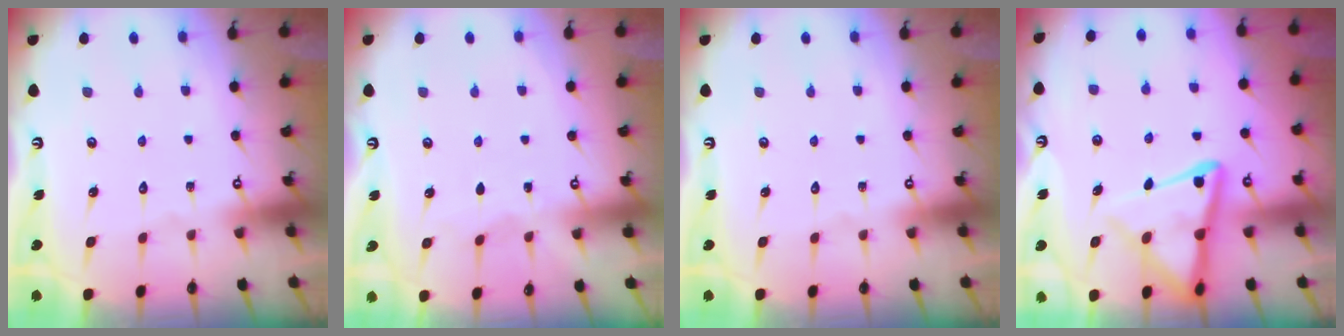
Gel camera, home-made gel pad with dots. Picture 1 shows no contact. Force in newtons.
{"total": 3.4, "press": 3.4, "slide": 0.5}
{"total": 0.0}
{"total": 12.0, "press": 11.9, "slide": 1.2}